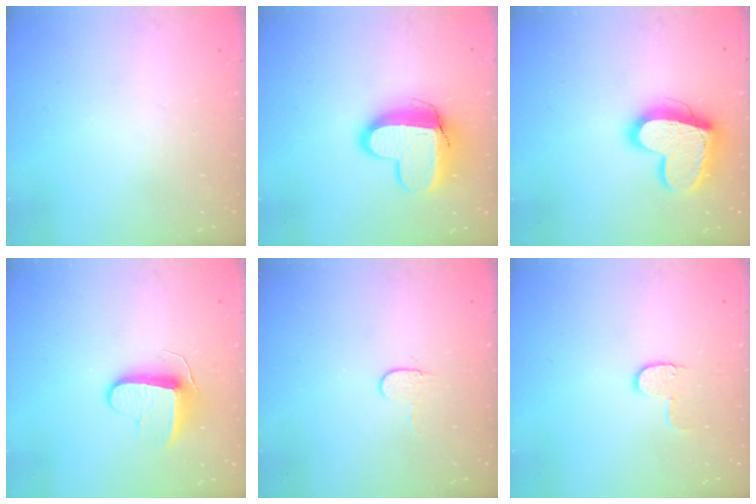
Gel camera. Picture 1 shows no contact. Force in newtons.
{"total": 12.3, "press": 12.2, "slide": 1.3}
{"total": 16.5, "press": 16.4, "slide": 1.5}
{"total": 9.1, "press": 9.1, "slide": 0.0}
{"total": 5.0, "press": 4.9, "slide": 0.4}
{"total": 5.2, "press": 5.1, "slide": 0.6}